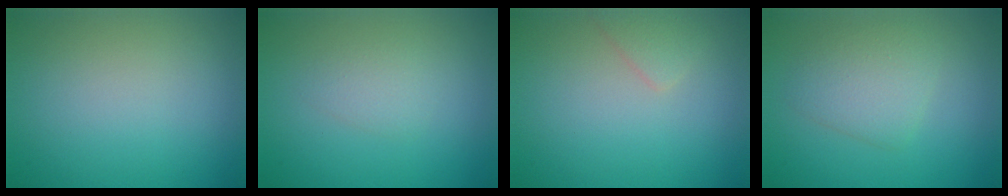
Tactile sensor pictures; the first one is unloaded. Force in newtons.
{"total": 1.4, "press": 1.4, "slide": 0.0}
{"total": 1.2, "press": 1.2, "slide": 0.1}
{"total": 3.0, "press": 3.0, "slide": 0.0}